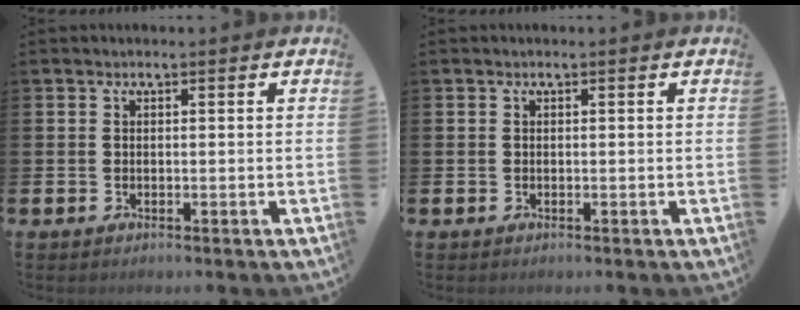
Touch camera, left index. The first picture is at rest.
{"total": 0.0}